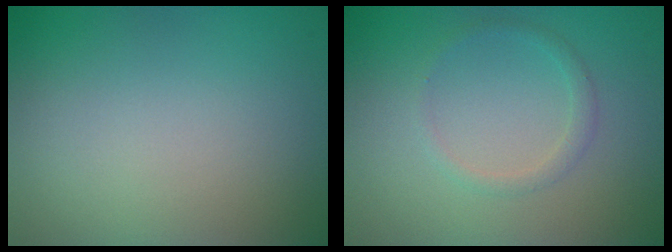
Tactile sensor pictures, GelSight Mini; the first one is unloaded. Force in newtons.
{"total": 1.2, "press": 1.2, "slide": 0.0}